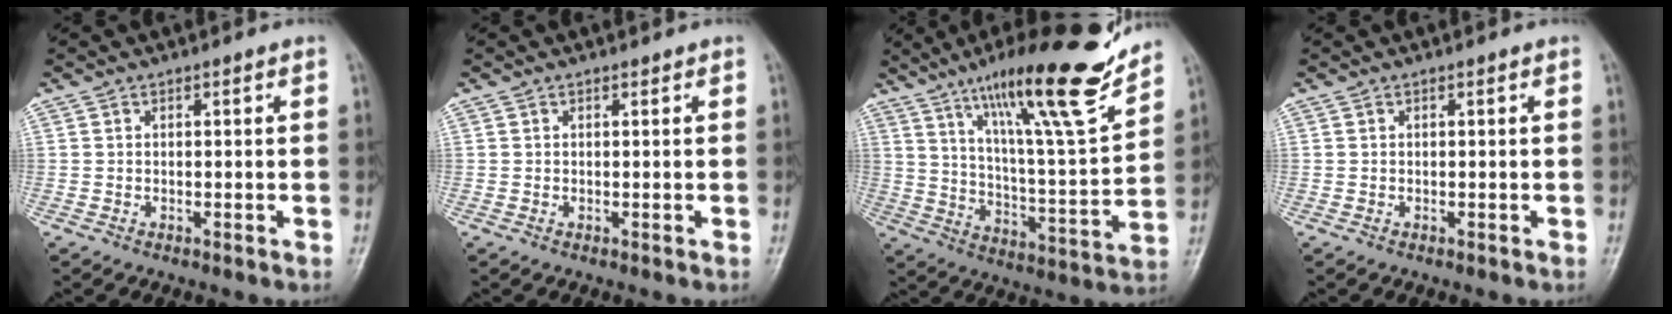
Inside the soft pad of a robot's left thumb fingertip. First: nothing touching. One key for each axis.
{"total": 0.0}
{"total": 22.4, "fx": 15.9, "fy": 2.6, "fz": 15.5, "tx": -0.217, "ty": -0.077, "tz": 0.262}
{"total": 0.0}